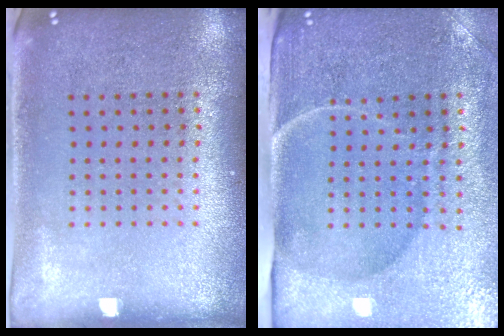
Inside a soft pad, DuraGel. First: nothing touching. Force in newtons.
{"total": 4.7, "press": 4.0, "slide": 2.5}